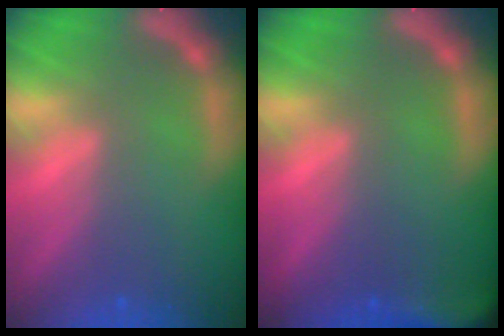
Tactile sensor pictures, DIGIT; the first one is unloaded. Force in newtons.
{"total": 6.0}